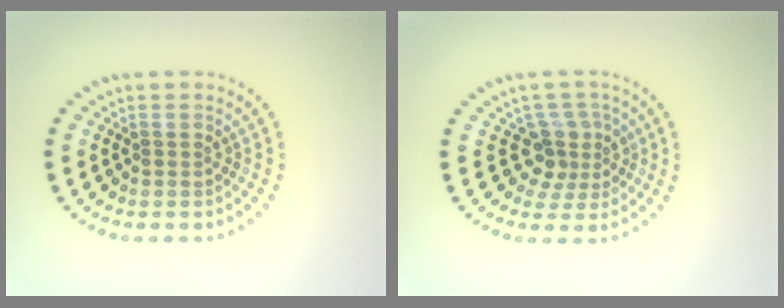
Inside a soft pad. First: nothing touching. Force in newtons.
{"total": 3.0, "press": 2.2, "slide": 2.1}